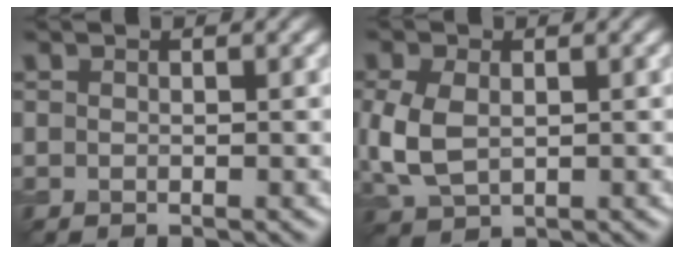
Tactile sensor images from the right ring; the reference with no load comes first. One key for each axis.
{"total": 4.5, "fx": 0.1, "fy": 3.0, "fz": 3.4, "tx": -0.092, "ty": -0.004, "tz": 0.006}